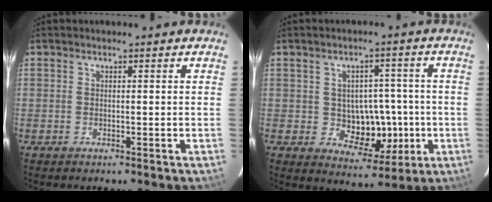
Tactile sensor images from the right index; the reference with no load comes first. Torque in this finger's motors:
{"motor_torque": [0.27, -0.14, 0.20, 0.04]}